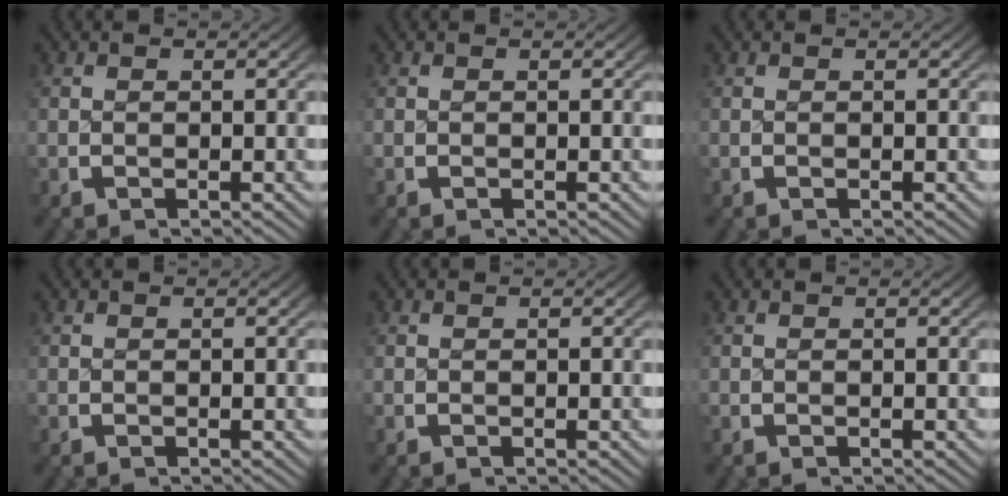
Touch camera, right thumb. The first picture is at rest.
{"total": 0.0}
{"total": 0.0}
{"total": 0.0}
{"total": 0.0}
{"total": 0.0}